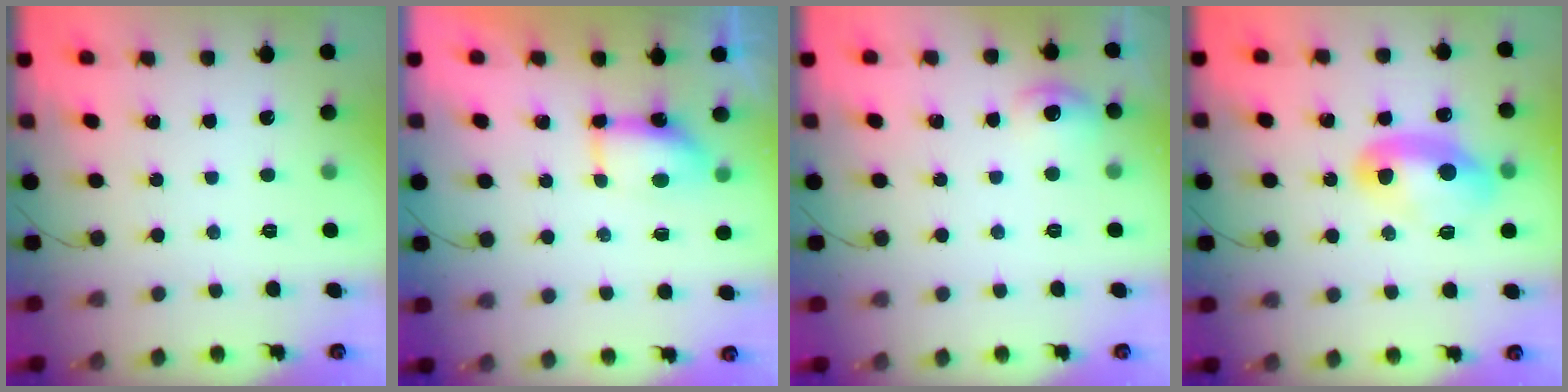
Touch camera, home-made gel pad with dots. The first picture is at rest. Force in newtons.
{"total": 6.6, "press": 6.6, "slide": 0.2}
{"total": 6.3, "press": 6.1, "slide": 1.7}
{"total": 10.6, "press": 10.6, "slide": 1.1}